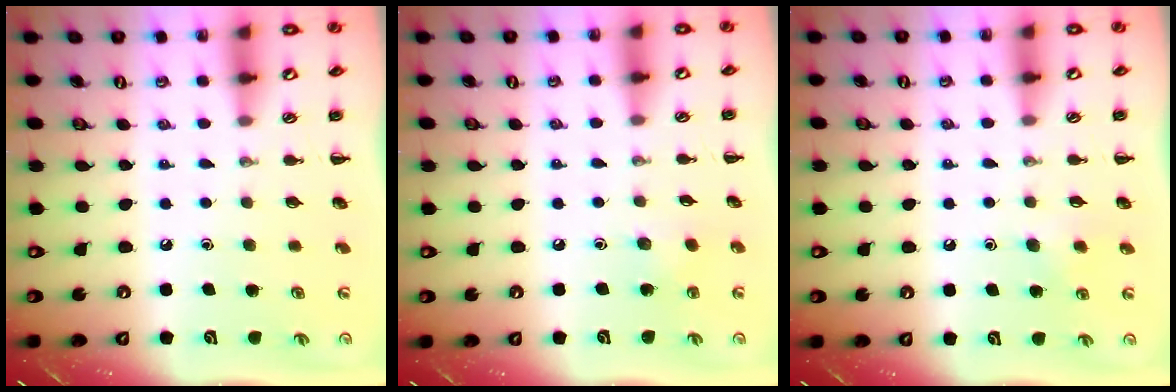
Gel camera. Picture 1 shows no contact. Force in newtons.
{"total": 4.2, "press": 4.1, "slide": 1.1}
{"total": 5.2, "press": 4.9, "slide": 1.6}